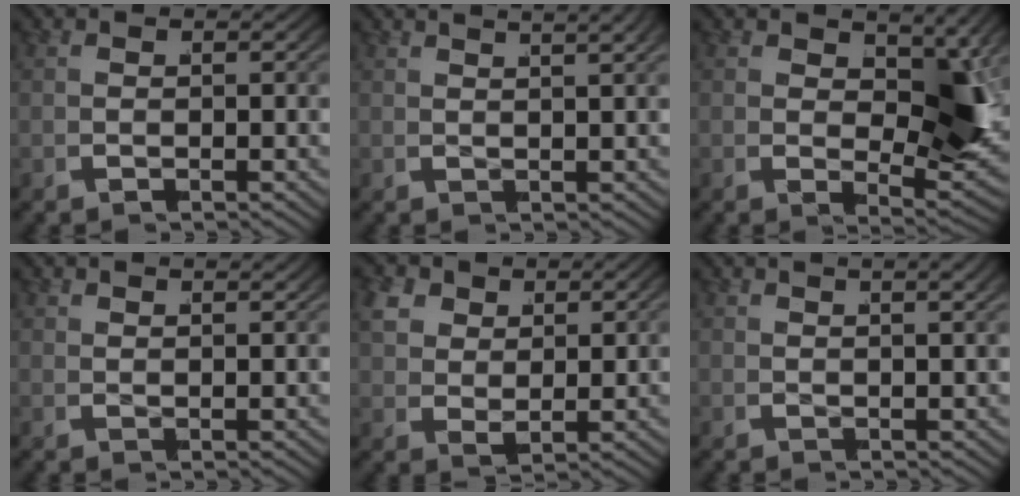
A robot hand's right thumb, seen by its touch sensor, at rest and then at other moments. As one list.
[{"total": 3.0, "force": [2.3, 0.4, 1.9], "torque": [-0.011, 0.010, 0.034]}, {"total": 5.6, "force": [1.2, 2.7, 4.7], "torque": [-0.069, -0.024, 0.031]}, {"total": 1.8, "force": [1.8, -0.2, 0.2], "torque": [0.006, 0.005, 0.030]}, {"total": 3.2, "force": [1.7, 2.2, 1.6], "torque": [-0.038, -0.007, 0.032]}, {"total": 3.0, "force": [2.2, 0.4, 2.0], "torque": [-0.011, 0.012, 0.031]}]